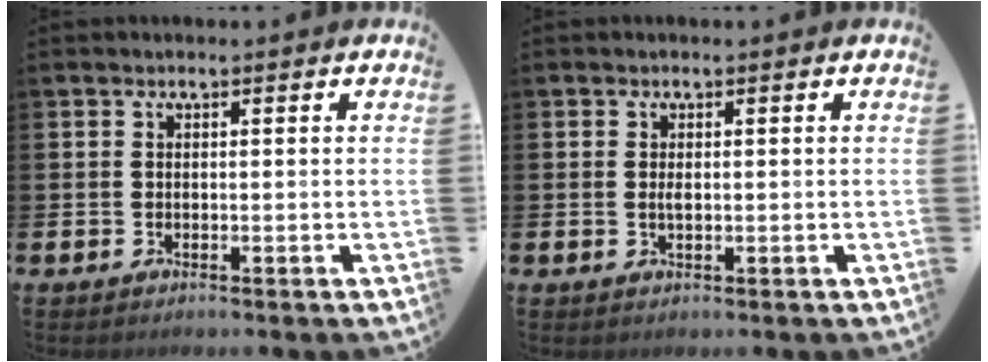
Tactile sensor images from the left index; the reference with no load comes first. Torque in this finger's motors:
{"motor_torque": [0.37, 0.27, 0.02, 0.01]}